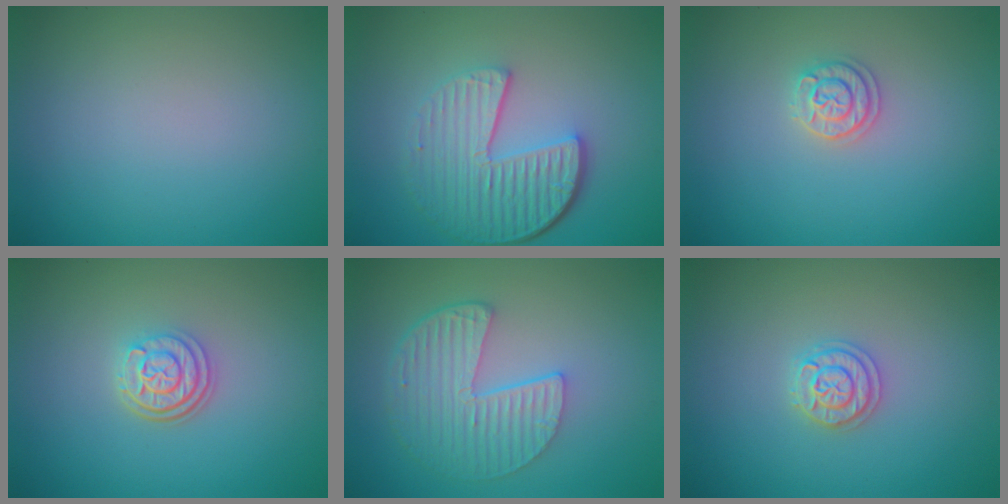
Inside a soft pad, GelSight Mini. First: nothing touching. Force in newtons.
{"total": 6.1, "press": 4.3, "slide": 4.3}
{"total": 1.9, "press": 1.9, "slide": 0.2}
{"total": 3.1, "press": 2.5, "slide": 1.8}
{"total": 5.4, "press": 4.0, "slide": 3.7}
{"total": 2.0, "press": 2.0, "slide": 0.3}